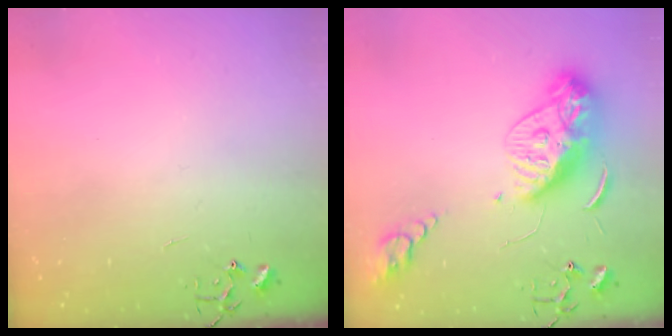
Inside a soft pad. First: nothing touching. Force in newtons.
{"total": 14.4, "press": 14.4, "slide": 1.3}